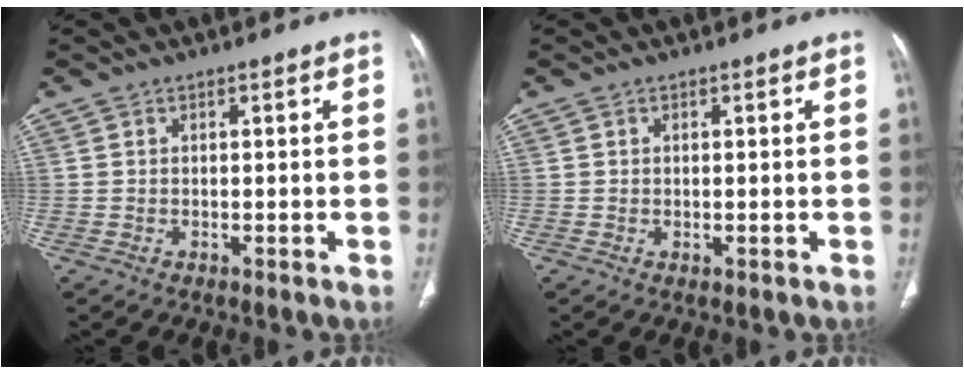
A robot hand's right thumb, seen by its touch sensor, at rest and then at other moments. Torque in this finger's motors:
{"motor_torque": [-0.17, 0.12, -0.19, 0.08, -0.05]}